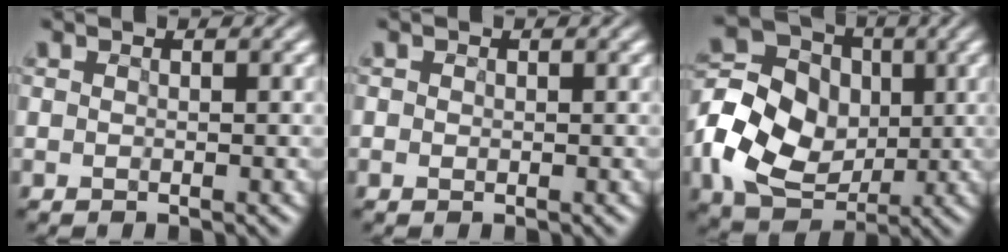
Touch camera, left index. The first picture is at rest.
{"total": 1.0, "force": [0.2, 0.9, 0.4], "torque": [0.006, 0.011, -0.005]}
{"total": 12.3, "force": [-1.5, 10.2, 6.7], "torque": [-0.151, 0.002, -0.039]}